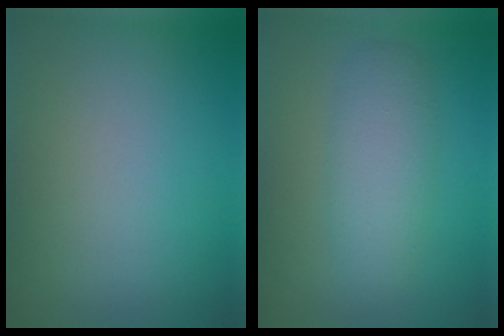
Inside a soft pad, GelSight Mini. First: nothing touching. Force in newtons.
{"total": 3.5, "press": 3.5, "slide": 0.0}